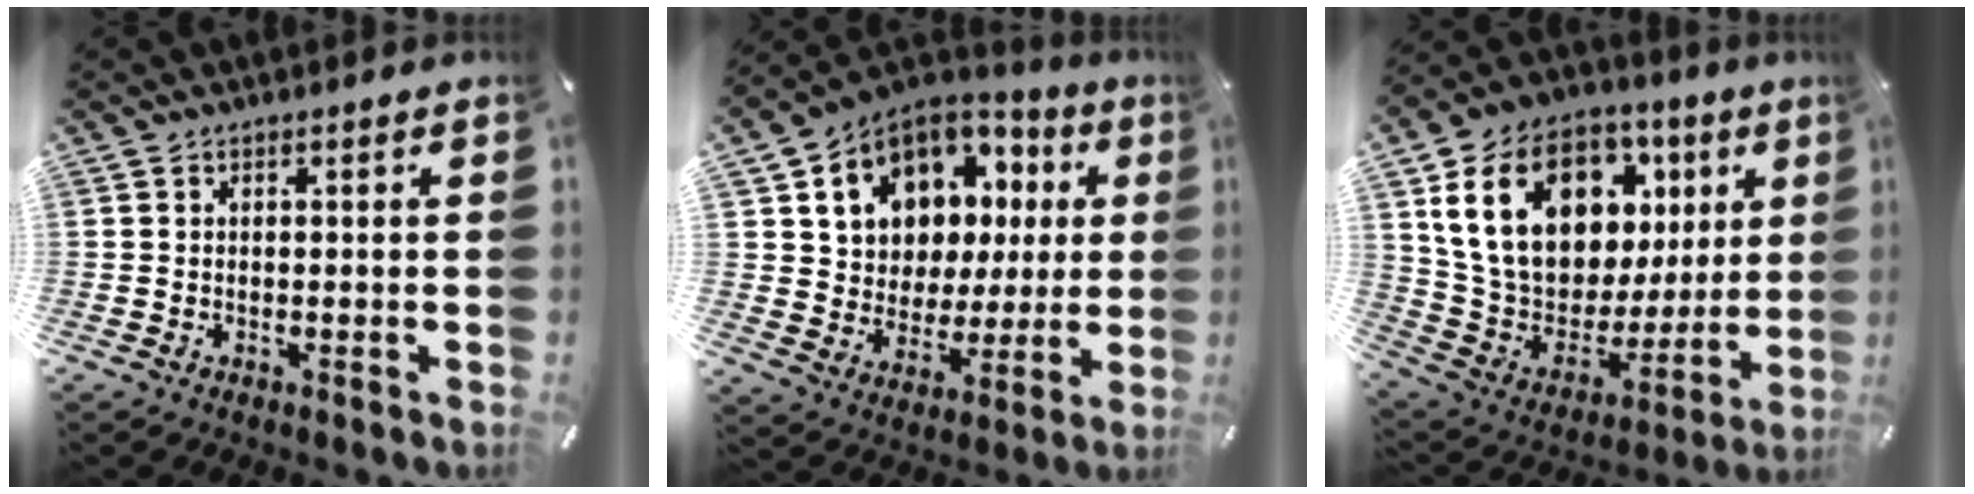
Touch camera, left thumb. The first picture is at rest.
{"total": 10.2, "force": [5.2, 8.6, 2.0], "torque": [-0.058, -0.056, 0.106]}
{"total": 21.4, "force": [8.9, 15.2, 12.1], "torque": [-0.224, -0.033, 0.171]}